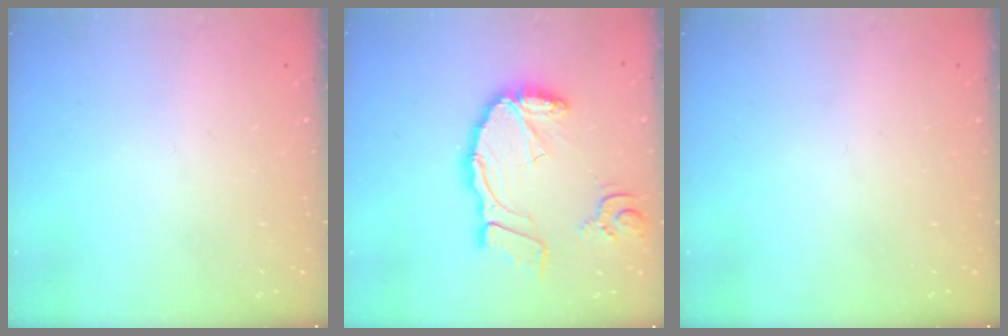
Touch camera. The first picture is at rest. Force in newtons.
{"total": 17.8, "press": 17.6, "slide": 2.3}
{"total": 0.0}